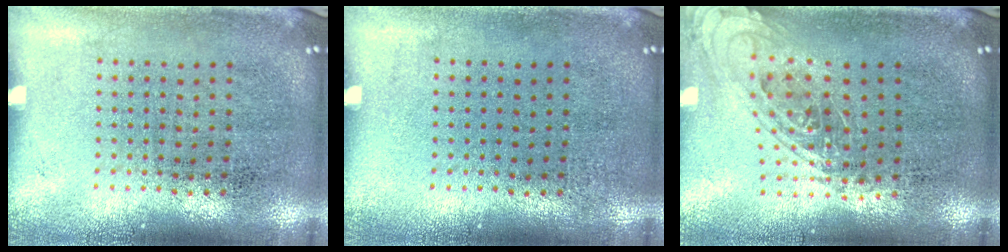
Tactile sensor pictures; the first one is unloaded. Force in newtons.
{"total": 0.0}
{"total": 1.0, "press": 1.0, "slide": 0.3}